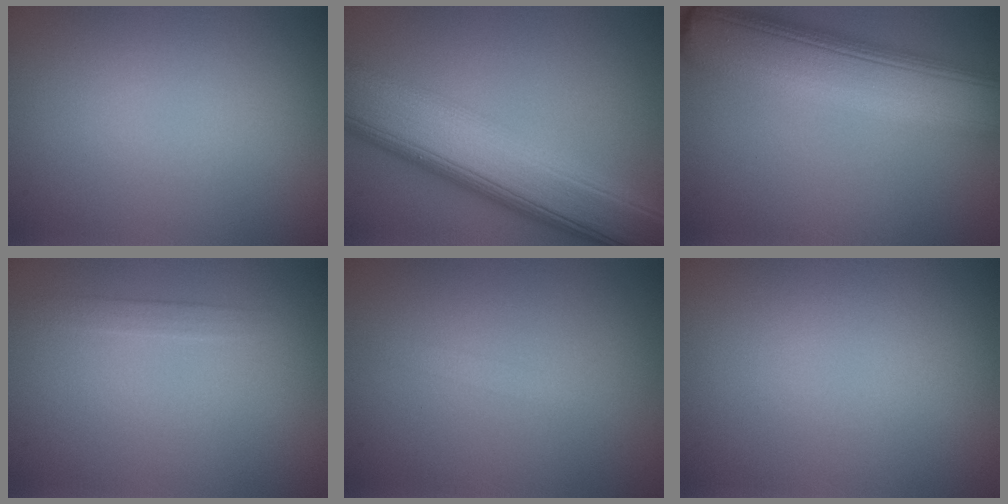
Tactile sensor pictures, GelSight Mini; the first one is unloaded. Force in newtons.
{"total": 11.0, "press": 11.0, "slide": 0.1}
{"total": 10.2, "press": 10.2, "slide": 0.6}
{"total": 1.1, "press": 1.1, "slide": 0.2}
{"total": 0.7, "press": 0.7, "slide": 0.0}
{"total": 0.0}